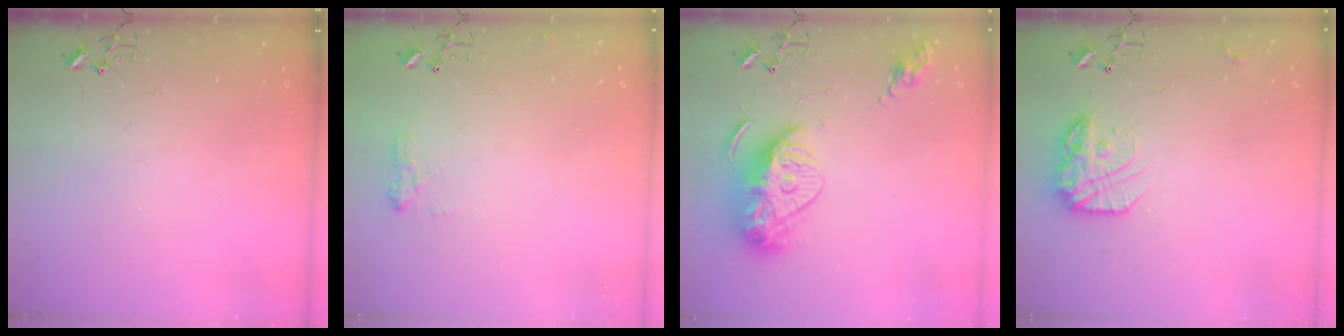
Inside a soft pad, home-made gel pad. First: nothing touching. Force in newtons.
{"total": 7.4, "press": 7.4, "slide": 0.5}
{"total": 15.7, "press": 15.6, "slide": 1.4}
{"total": 15.4, "press": 15.3, "slide": 0.8}